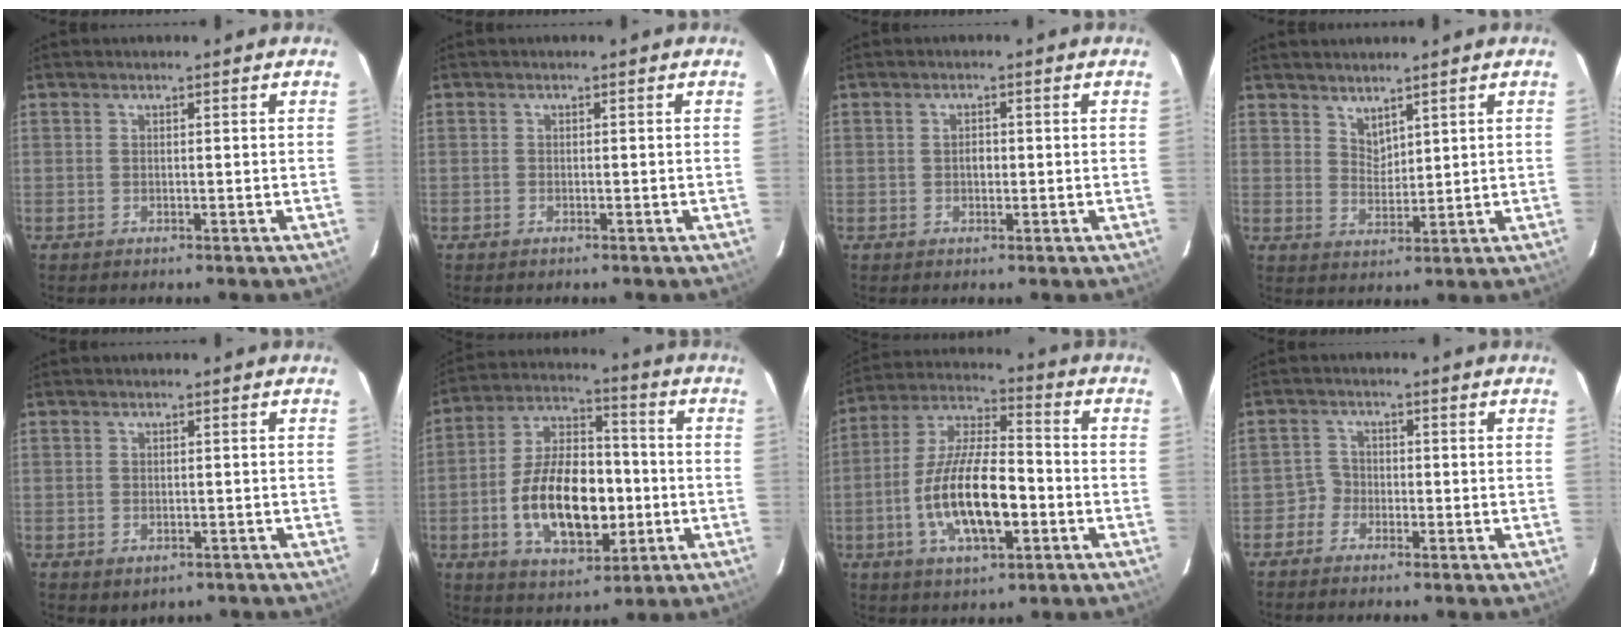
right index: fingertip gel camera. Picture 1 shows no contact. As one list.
[{"total": 0.6, "force": [-0.5, 0.4, 0.1], "torque": [-0.002, 0.000, -0.007]}, {"total": 1.6, "force": [0.0, 1.1, 1.2], "torque": [-0.019, 0.005, -0.001]}, {"total": 3.7, "force": [3.2, 1.4, 1.2], "torque": [-0.014, -0.003, 0.061]}, {"total": 2.6, "force": [-0.9, 2.1, 1.2], "torque": [-0.026, -0.004, -0.005]}, {"total": 17.6, "force": [-3.6, 9.4, 14.4], "torque": [-0.280, 0.014, -0.051]}, {"total": 16.4, "force": [-4.5, 5.8, 14.6], "torque": [-0.287, 0.000, -0.080]}, {"total": 2.0, "force": [-1.5, 1.4, 0.1], "torque": [-0.001, 0.006, -0.030]}]